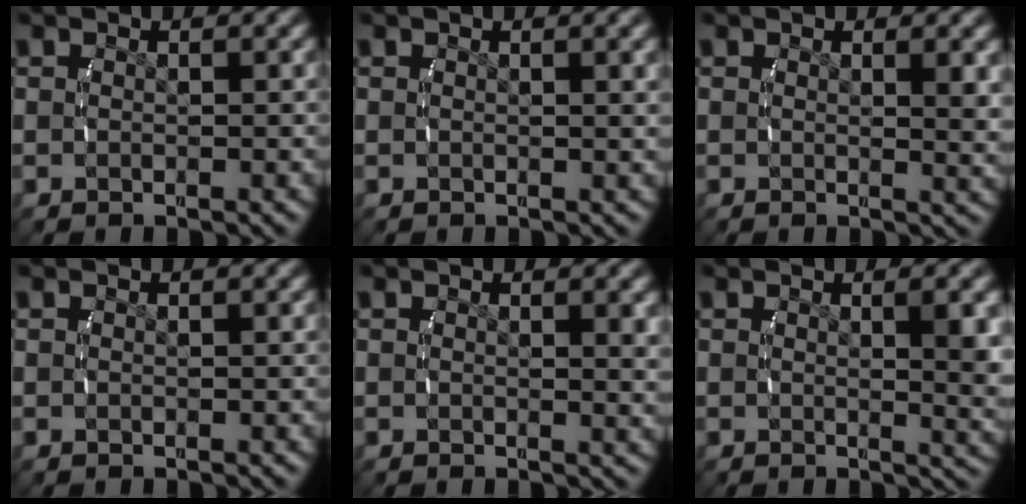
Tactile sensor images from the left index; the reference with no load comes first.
{"total": 0.8, "force": [0.4, -0.2, 0.6], "torque": [-0.010, 0.000, 0.008]}
{"total": 1.6, "force": [0.6, -0.1, 1.5], "torque": [-0.020, -0.012, 0.011]}
{"total": 0.0}
{"total": 1.1, "force": [0.5, -0.1, 1.0], "torque": [-0.015, -0.007, 0.009]}
{"total": 3.0, "force": [0.6, 0.2, 2.9], "torque": [-0.038, -0.010, 0.014]}